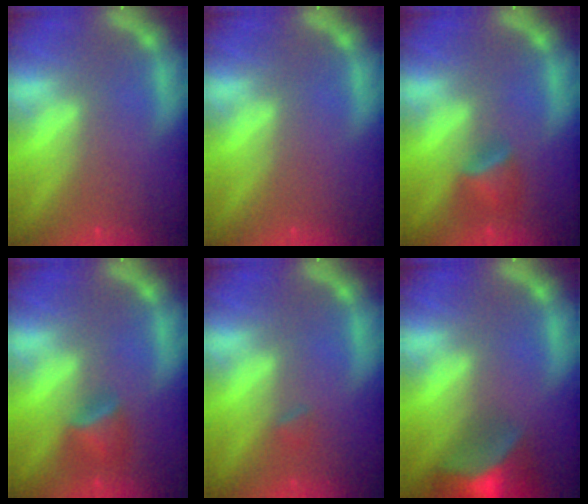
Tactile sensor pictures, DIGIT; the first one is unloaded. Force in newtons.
{"total": 0.0}
{"total": 2.9}
{"total": 2.9}
{"total": 0.9}
{"total": 9.9}